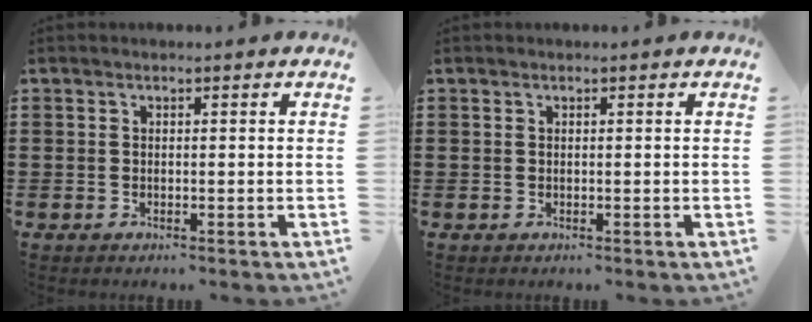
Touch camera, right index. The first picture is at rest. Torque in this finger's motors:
{"motor_torque": [1.21, 0.93, 0.09, 0.01]}